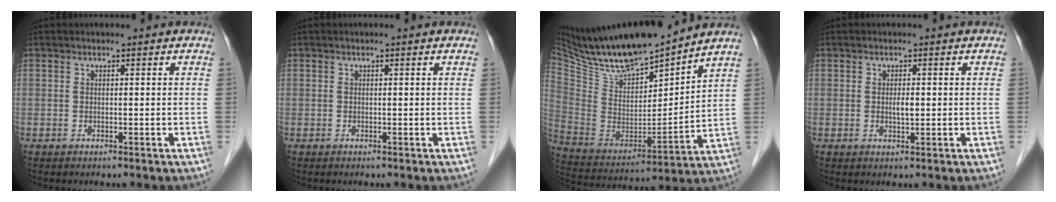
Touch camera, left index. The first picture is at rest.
{"total": 0.0}
{"total": 19.5, "force": [17.4, 2.4, 8.6], "torque": [-0.169, -0.014, 0.319]}
{"total": 1.4, "force": [0.1, 0.4, 1.3], "torque": [-0.023, -0.001, 0.002]}